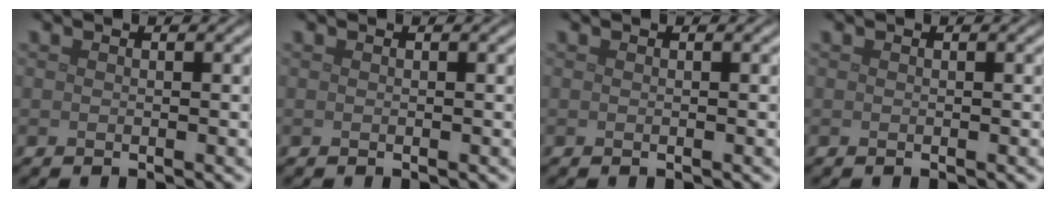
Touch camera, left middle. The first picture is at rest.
{"total": 0.0}
{"total": 0.0}
{"total": 0.0}